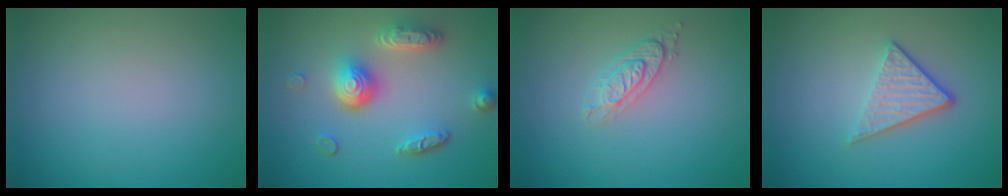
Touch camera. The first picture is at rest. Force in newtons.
{"total": 5.1, "press": 3.8, "slide": 3.4}
{"total": 2.1, "press": 1.9, "slide": 0.8}
{"total": 3.4, "press": 2.6, "slide": 2.2}